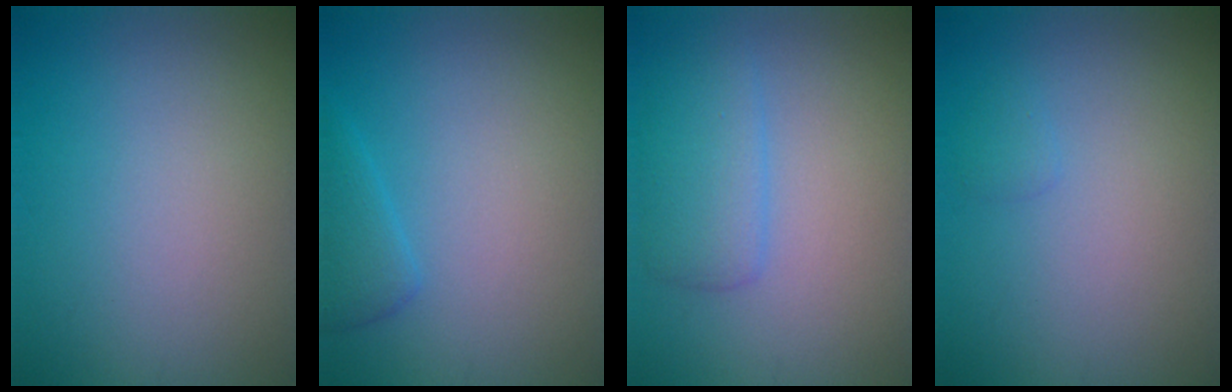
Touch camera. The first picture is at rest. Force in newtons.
{"total": 2.0, "press": 2.0, "slide": 0.2}
{"total": 2.8, "press": 2.8, "slide": 0.2}
{"total": 0.6, "press": 0.6, "slide": 0.1}